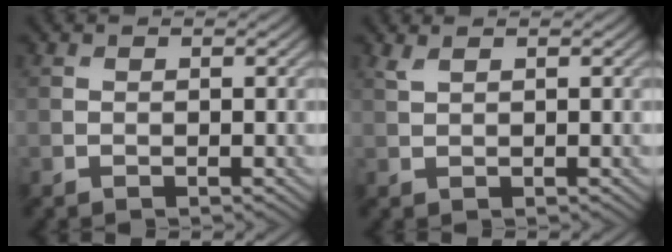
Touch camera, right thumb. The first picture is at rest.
{"total": 1.1, "force": [0.8, 0.2, 0.7], "torque": [-0.022, 0.003, 0.018]}